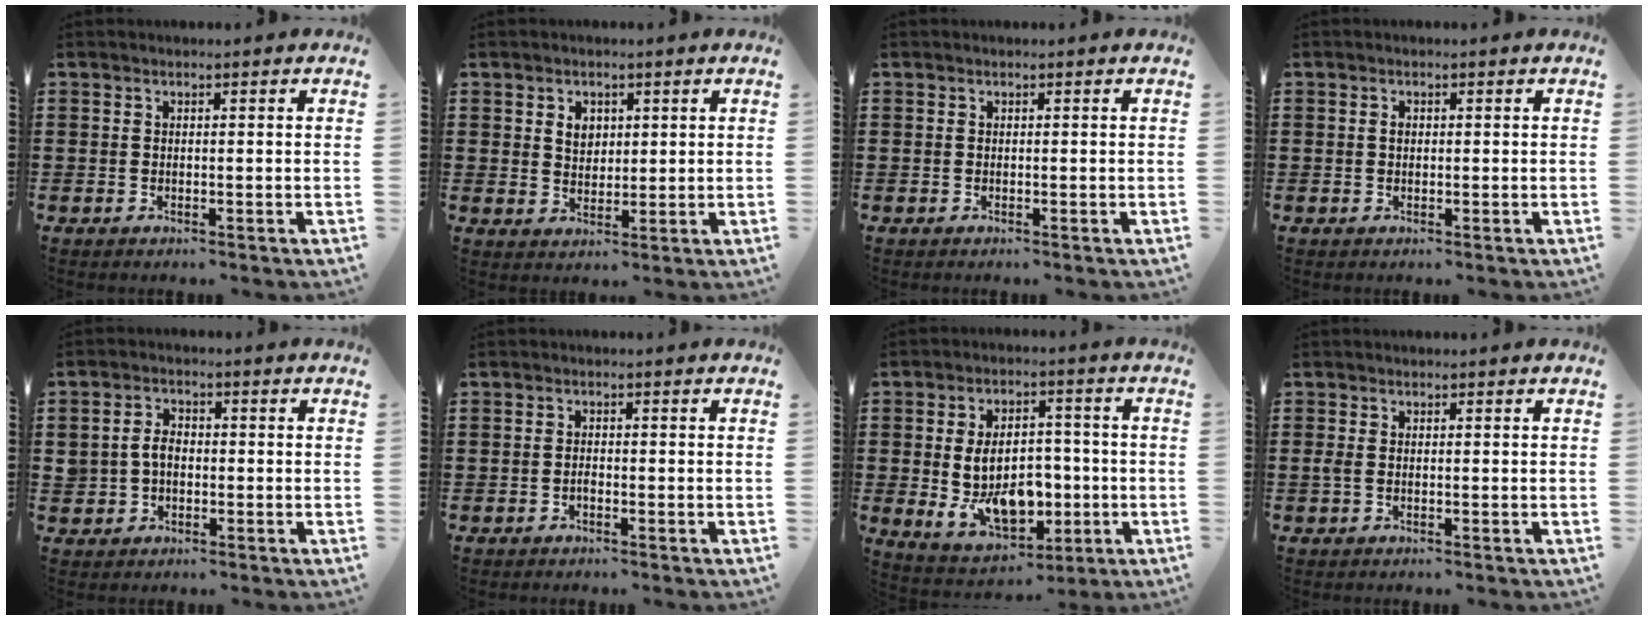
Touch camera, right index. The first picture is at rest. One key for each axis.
{"total": 2.9, "fx": 1.2, "fy": 2.2, "fz": 1.5, "tx": -0.038, "ty": 0.009, "tz": 0.022}
{"total": 0.0}
{"total": 0.9, "fx": 0.1, "fy": 0.6, "fz": 0.6, "tx": -0.015, "ty": 0.000, "tz": 0.002}
{"total": 3.1, "fx": -0.4, "fy": 2.5, "fz": 1.9, "tx": -0.050, "ty": 0.004, "tz": -0.012}
{"total": 0.9, "fx": -0.6, "fy": 0.4, "fz": 0.5, "tx": -0.012, "ty": -0.005, "tz": -0.010}
{"total": 10.7, "fx": -1.6, "fy": 6.8, "fz": 8.1, "tx": -0.137, "ty": 0.001, "tz": -0.029}
{"total": 1.0, "fx": -0.2, "fy": 0.3, "fz": 0.9, "tx": -0.026, "ty": -0.004, "tz": -0.005}